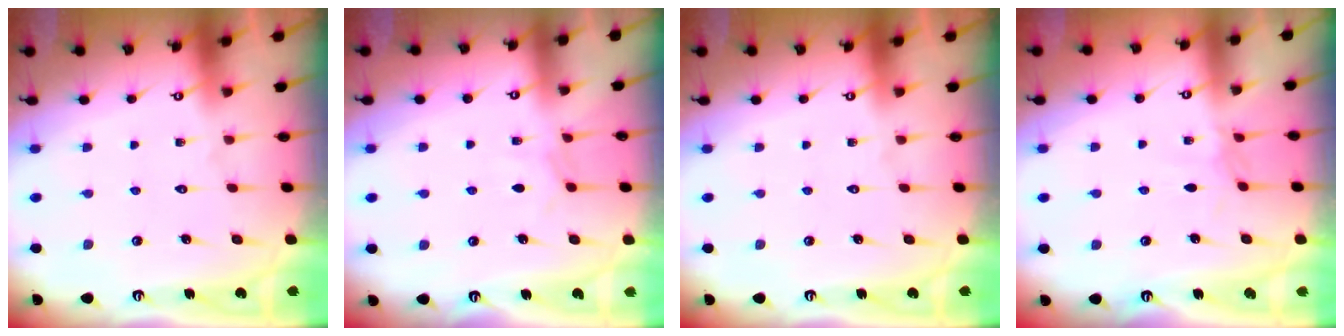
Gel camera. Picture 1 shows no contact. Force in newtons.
{"total": 3.0, "press": 2.9, "slide": 0.4}
{"total": 0.0}
{"total": 2.1, "press": 2.0, "slide": 0.5}